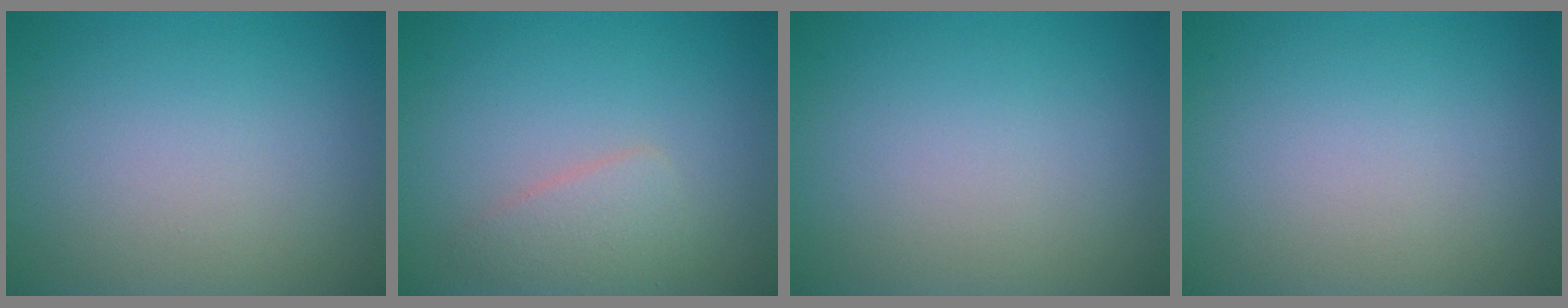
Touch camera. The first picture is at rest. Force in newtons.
{"total": 2.2, "press": 2.2, "slide": 0.0}
{"total": 0.0}
{"total": 0.0}